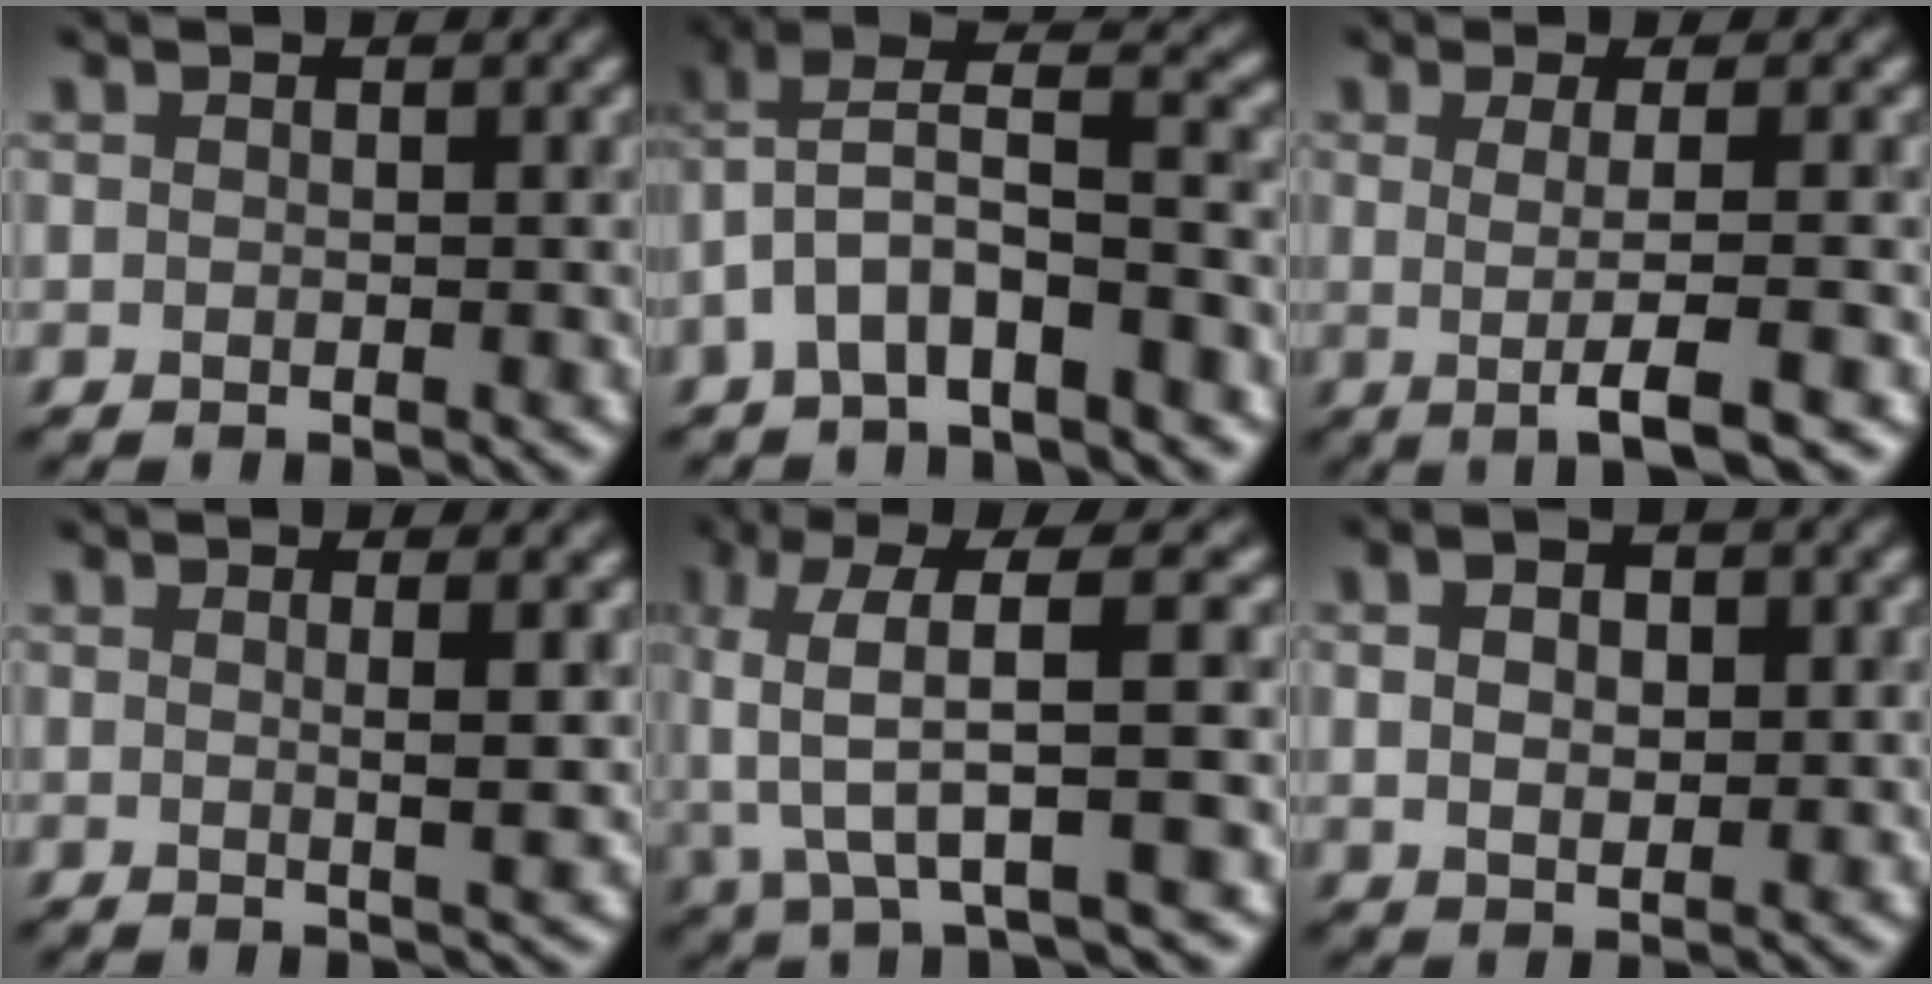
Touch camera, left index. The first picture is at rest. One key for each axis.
{"total": 6.2, "fx": -2.1, "fy": 2.6, "fz": 5.3, "tx": -0.100, "ty": 0.019, "tz": -0.043}
{"total": 4.3, "fx": -0.3, "fy": 0.9, "fz": 4.2, "tx": -0.064, "ty": -0.004, "tz": -0.008}
{"total": 2.7, "fx": 0.5, "fy": 0.6, "fz": 2.6, "tx": -0.034, "ty": 0.001, "tz": 0.002}
{"total": 7.1, "fx": -0.1, "fy": 1.5, "fz": 7.0, "tx": -0.140, "ty": 0.017, "tz": -0.006}
{"total": 4.1, "fx": 0.9, "fy": 2.4, "fz": 3.2, "tx": -0.051, "ty": 0.010, "tz": 0.010}